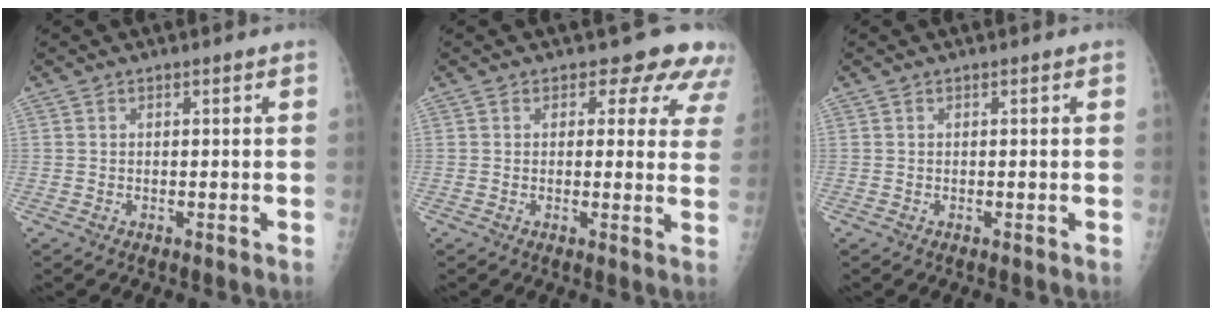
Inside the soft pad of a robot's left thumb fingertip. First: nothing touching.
{"total": 9.0, "force": [6.5, 5.1, 3.6], "torque": [0.012, -0.023, 0.050]}
{"total": 0.0}